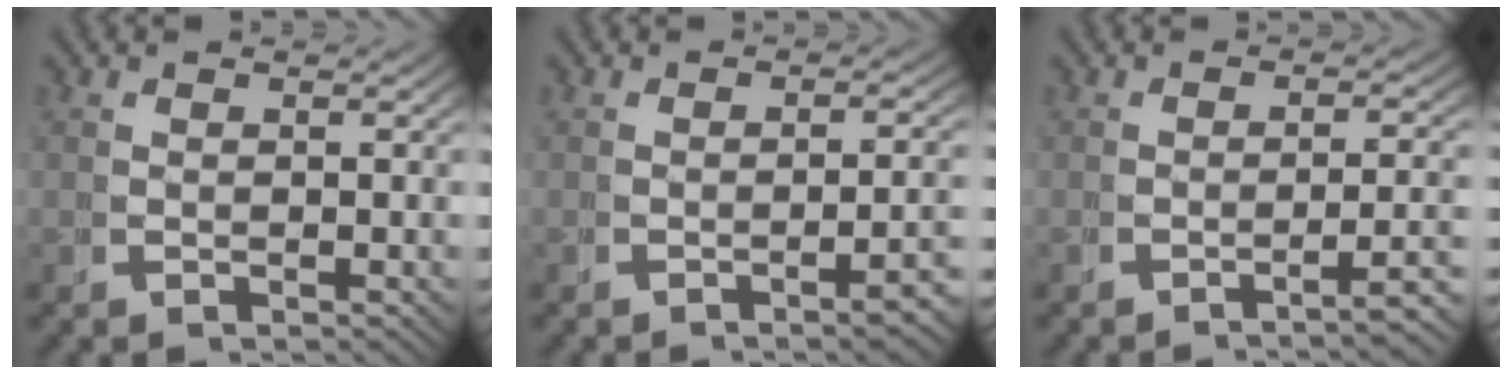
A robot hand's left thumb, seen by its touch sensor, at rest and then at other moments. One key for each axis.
{"total": 2.7, "fx": -1.5, "fy": 0.2, "fz": 2.2, "tx": -0.027, "ty": 0.007, "tz": -0.023}
{"total": 3.3, "fx": -2.1, "fy": 0.0, "fz": 2.5, "tx": -0.031, "ty": 0.007, "tz": -0.034}